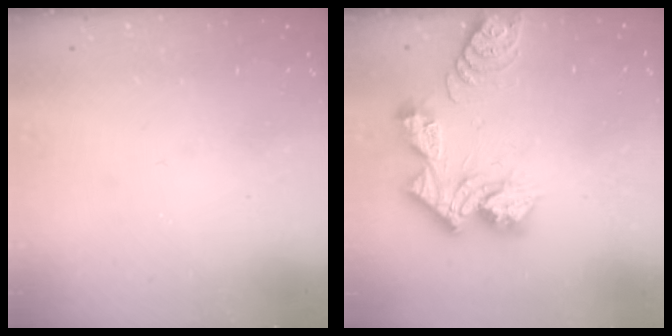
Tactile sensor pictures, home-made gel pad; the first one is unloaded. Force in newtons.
{"total": 14.7, "press": 14.7, "slide": 1.3}